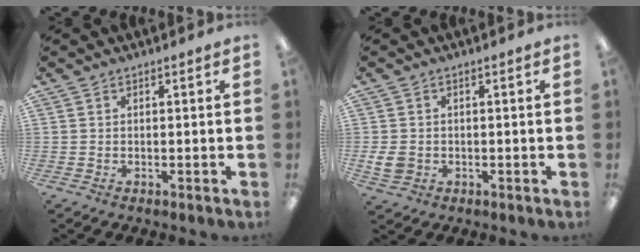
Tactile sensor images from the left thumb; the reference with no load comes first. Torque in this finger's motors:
{"motor_torque": [-0.30, 0.56, 0.33, -0.19, 0.00]}